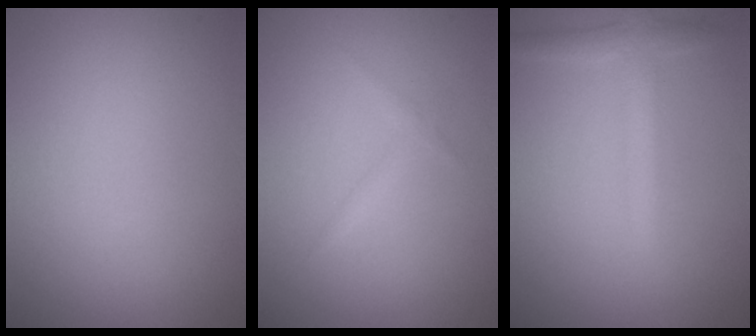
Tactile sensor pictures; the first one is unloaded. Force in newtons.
{"total": 0.8, "press": 0.8, "slide": 0.1}
{"total": 2.3, "press": 2.3, "slide": 0.1}